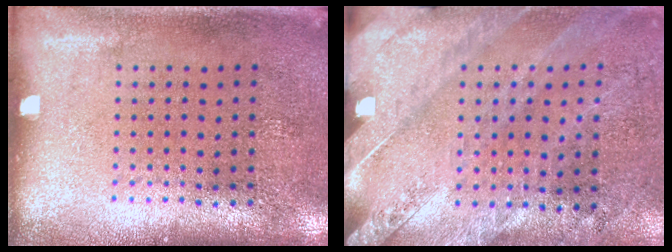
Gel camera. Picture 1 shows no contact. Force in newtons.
{"total": 2.5, "press": 2.3, "slide": 1.0}